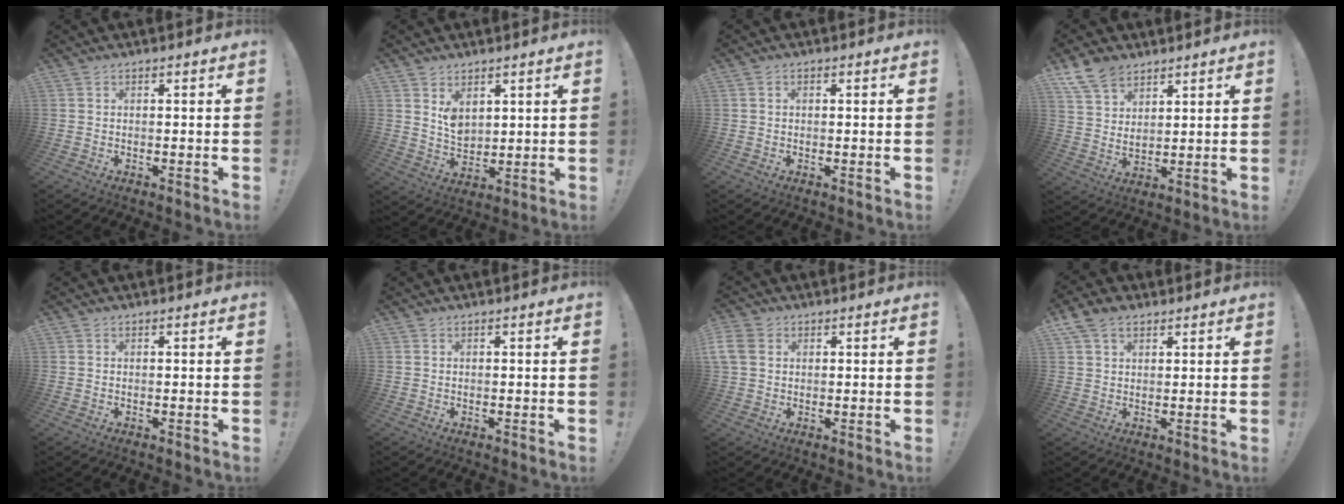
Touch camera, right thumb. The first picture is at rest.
{"total": 6.2, "force": [3.8, 4.1, 2.7], "torque": [-0.041, -0.028, 0.073]}
{"total": 0.6, "force": [-0.1, 0.5, 0.4], "torque": [-0.016, 0.007, -0.001]}
{"total": 9.6, "force": [7.3, 5.1, 3.6], "torque": [-0.076, -0.038, 0.146]}
{"total": 0.0}
{"total": 0.0}
{"total": 6.4, "force": [1.9, 4.9, 3.7], "torque": [-0.089, 0.002, 0.038]}
{"total": 6.1, "force": [3.6, 3.8, 3.1], "torque": [-0.058, -0.004, 0.071]}